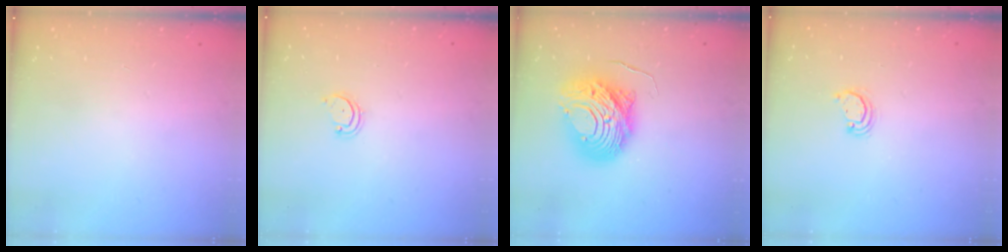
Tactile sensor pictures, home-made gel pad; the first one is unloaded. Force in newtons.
{"total": 2.6, "press": 2.6, "slide": 0.2}
{"total": 12.6, "press": 12.6, "slide": 1.3}
{"total": 2.2, "press": 2.2, "slide": 0.3}